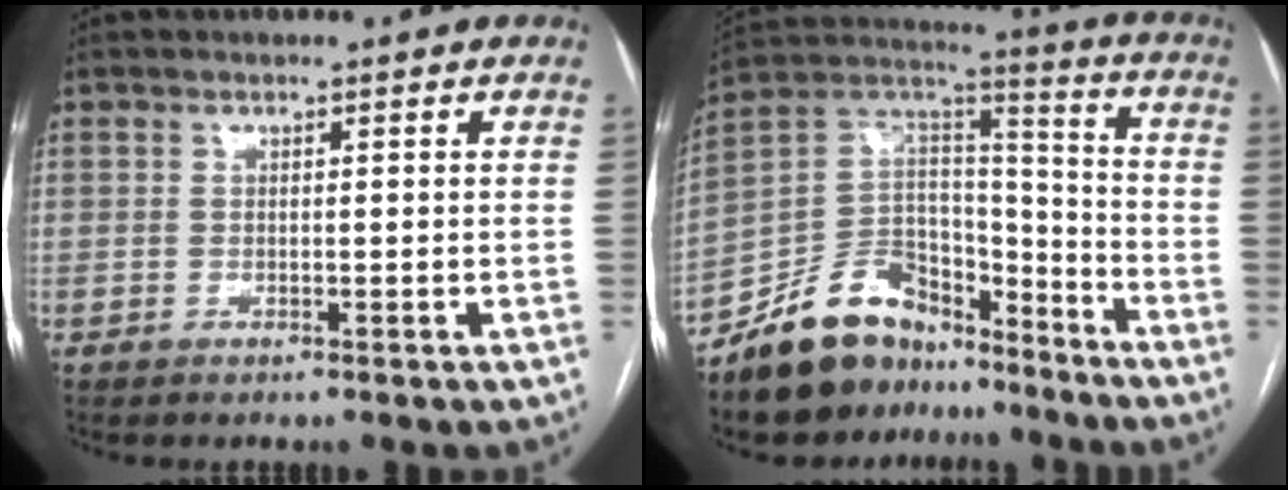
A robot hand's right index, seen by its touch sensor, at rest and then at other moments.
{"total": 15.5, "force": [-12.1, 8.1, 5.3], "torque": [-0.095, 0.062, -0.214]}